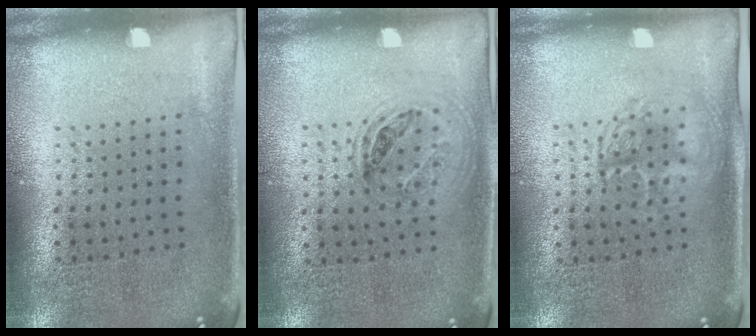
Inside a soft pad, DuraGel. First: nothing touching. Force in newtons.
{"total": 1.1, "press": 1.0, "slide": 0.5}
{"total": 1.4, "press": 1.3, "slide": 0.5}